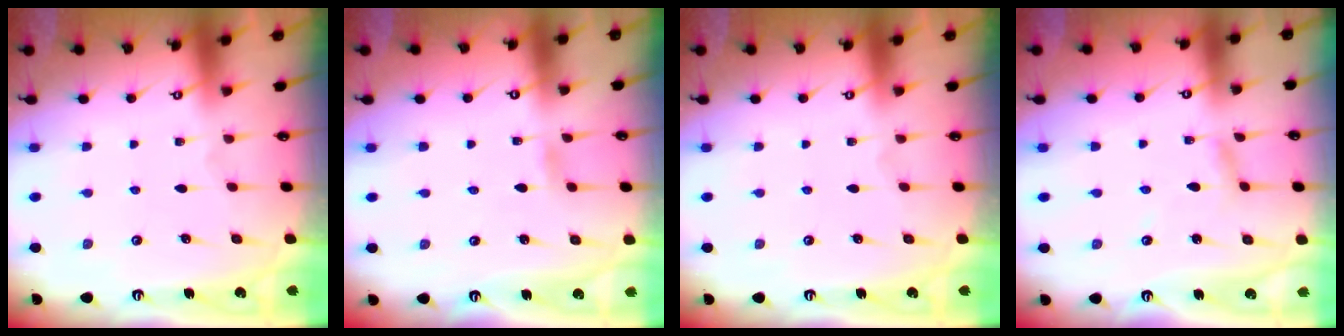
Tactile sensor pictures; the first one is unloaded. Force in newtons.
{"total": 1.5, "press": 1.5, "slide": 0.2}
{"total": 0.0}
{"total": 2.9, "press": 2.9, "slide": 0.3}